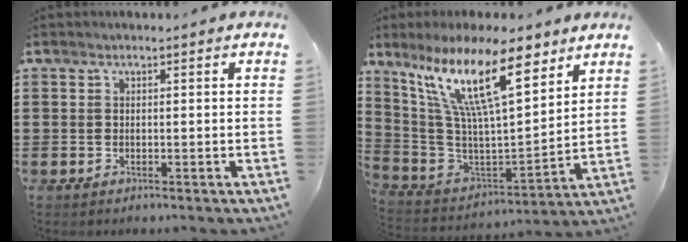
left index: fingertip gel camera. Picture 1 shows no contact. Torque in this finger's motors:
{"motor_torque": [2.14, 0.00, 1.05, 0.21]}